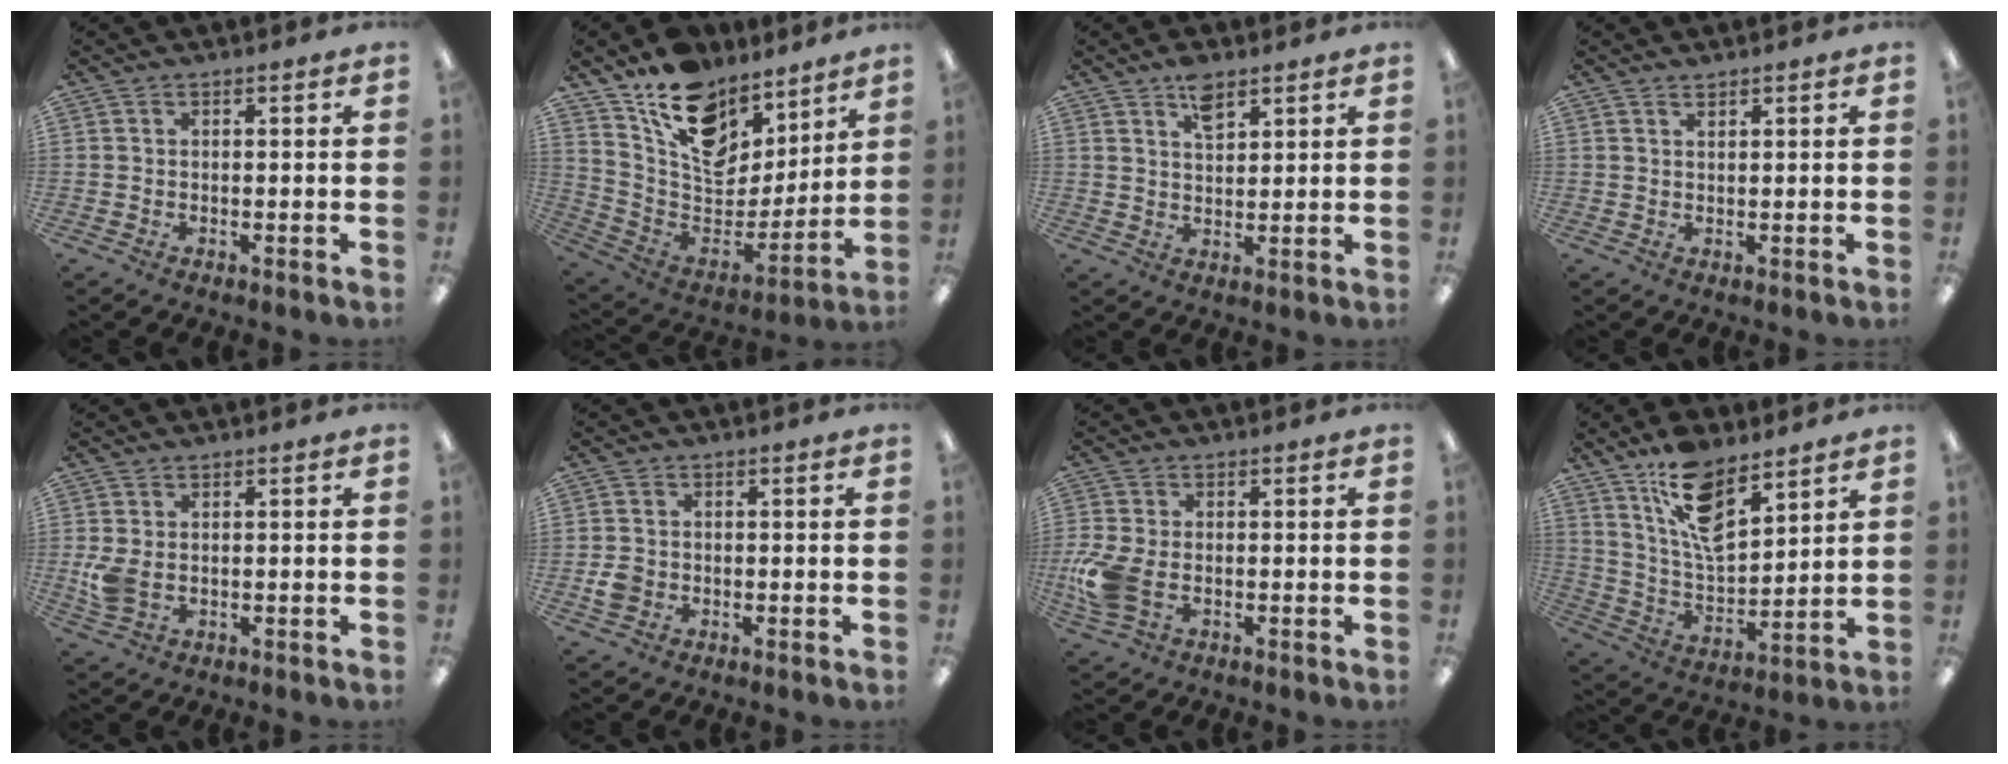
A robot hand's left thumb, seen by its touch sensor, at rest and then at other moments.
{"total": 16.0, "force": [10.8, 9.7, 6.9], "torque": [-0.124, -0.081, 0.197]}
{"total": 5.3, "force": [3.6, 2.5, 3.0], "torque": [-0.044, -0.014, 0.061]}
{"total": 1.1, "force": [1.0, 0.3, 0.2], "torque": [-0.006, -0.002, 0.020]}
{"total": 3.9, "force": [-0.2, 2.7, 2.9], "torque": [-0.059, -0.004, -0.005]}
{"total": 3.3, "force": [-1.0, 2.8, 1.3], "torque": [-0.013, 0.002, -0.019]}
{"total": 8.9, "force": [-1.9, 5.5, 6.7], "torque": [-0.157, -0.004, -0.033]}
{"total": 14.1, "force": [9.6, 6.2, 8.2], "torque": [-0.144, -0.049, 0.173]}